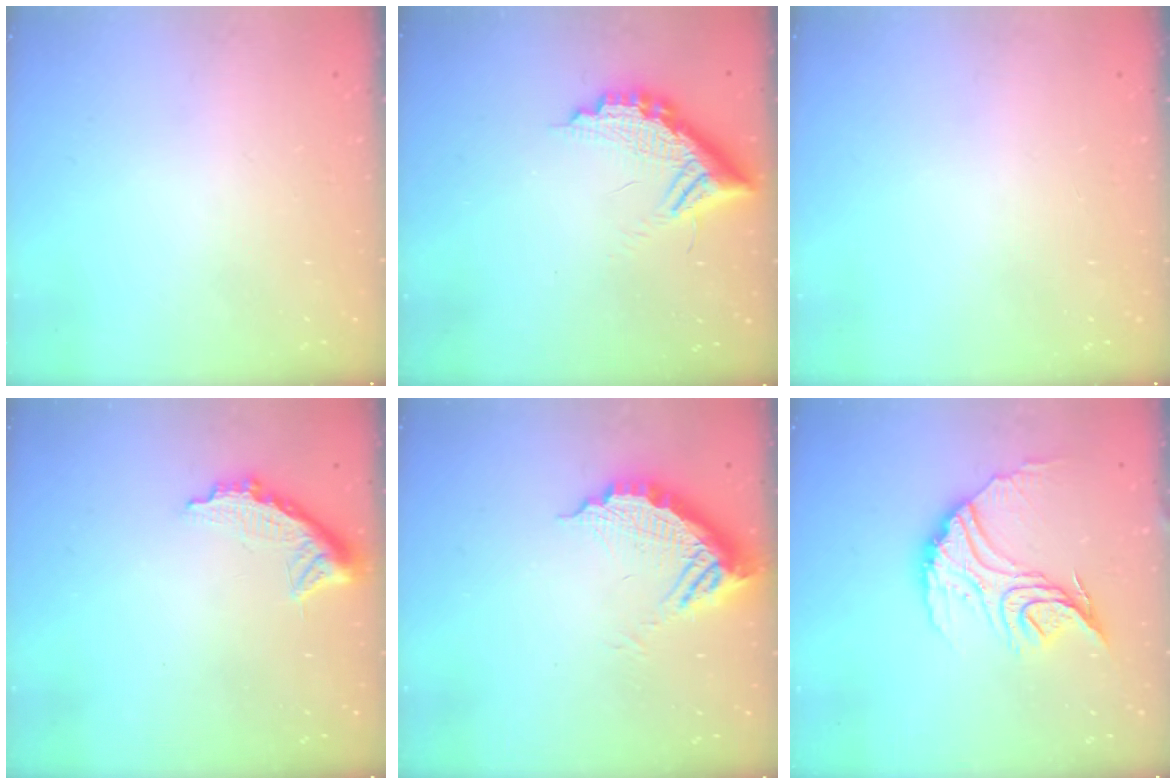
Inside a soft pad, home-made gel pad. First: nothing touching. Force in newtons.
{"total": 12.8, "press": 12.8, "slide": 0.7}
{"total": 0.0}
{"total": 9.5, "press": 9.5, "slide": 0.5}
{"total": 11.1, "press": 11.1, "slide": 0.8}
{"total": 16.7, "press": 16.6, "slide": 1.5}